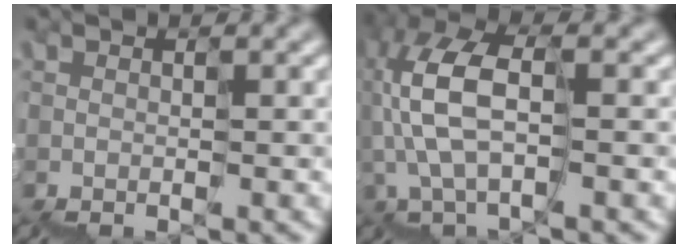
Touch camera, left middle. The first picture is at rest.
{"total": 5.7, "force": [1.0, 2.4, 5.1], "torque": [-0.141, 0.033, 0.013]}